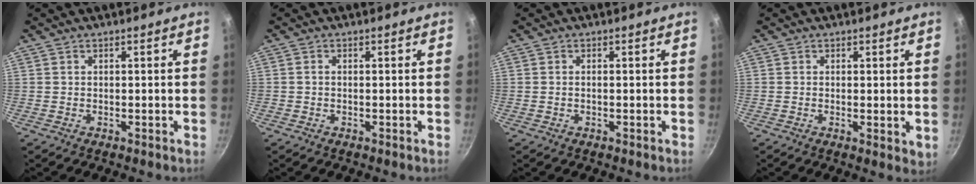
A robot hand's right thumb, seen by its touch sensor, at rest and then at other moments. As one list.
[{"total": 0.6, "force": [-0.1, 0.5, 0.3], "torque": [-0.006, 0.005, -0.002]}, {"total": 0.5, "force": [-0.1, 0.2, 0.4], "torque": [-0.011, 0.004, -0.004]}, {"total": 2.3, "force": [0.3, 0.9, 2.1], "torque": [-0.030, -0.008, 0.002]}]